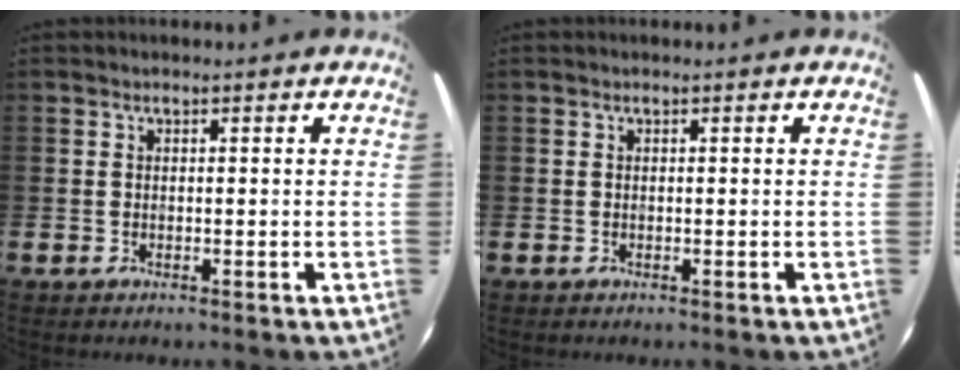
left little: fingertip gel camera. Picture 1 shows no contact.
{"total": 0.0}